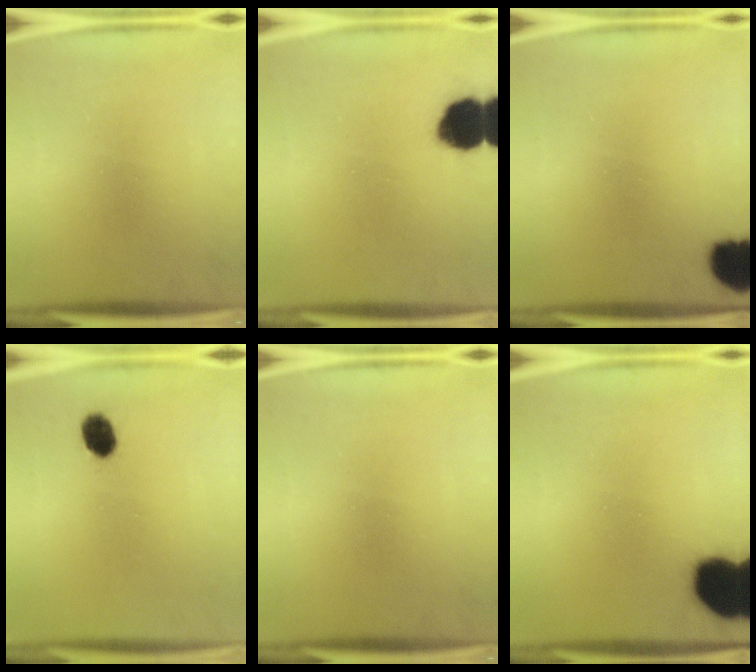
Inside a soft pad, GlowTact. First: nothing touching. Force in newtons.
{"total": 11.4}
{"total": 9.6}
{"total": 4.4}
{"total": 0.0}
{"total": 19.0}